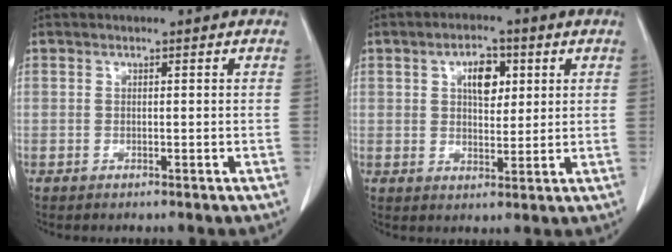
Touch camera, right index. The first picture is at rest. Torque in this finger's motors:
{"motor_torque": [0.12, 0.10, 0.12, 0.05]}